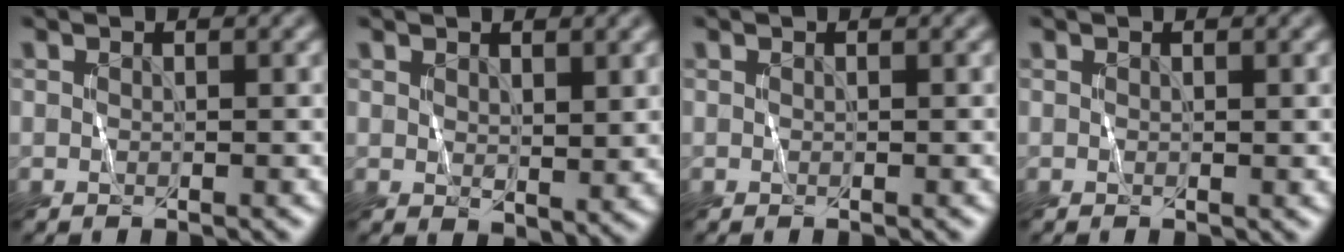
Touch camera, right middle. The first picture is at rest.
{"total": 2.3, "force": [1.3, 1.1, 1.4], "torque": [-0.025, -0.009, 0.030]}
{"total": 0.0}
{"total": 0.0}